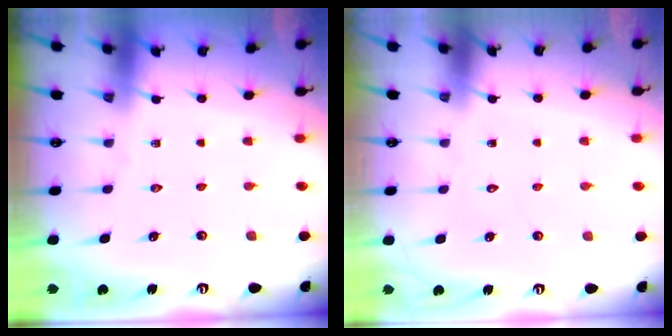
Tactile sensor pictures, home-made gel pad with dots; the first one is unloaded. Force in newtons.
{"total": 1.5, "press": 1.5, "slide": 0.0}